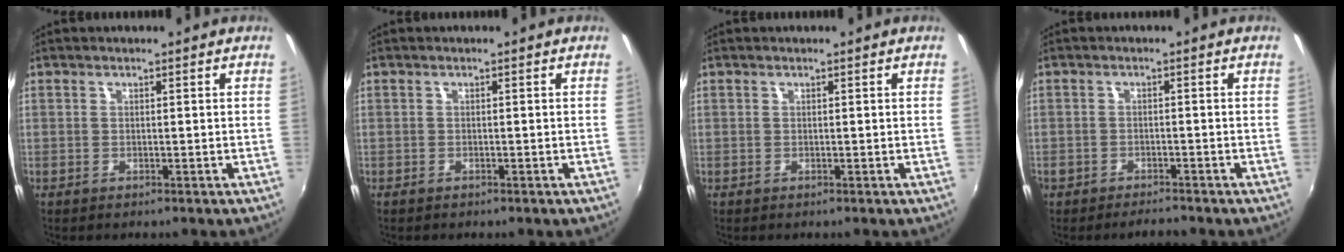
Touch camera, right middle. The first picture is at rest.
{"total": 1.0, "force": [-0.8, 0.5, 0.4], "torque": [-0.010, -0.002, -0.012]}
{"total": 0.0}
{"total": 2.9, "force": [-2.7, 0.9, 0.8], "torque": [-0.031, -0.007, -0.047]}